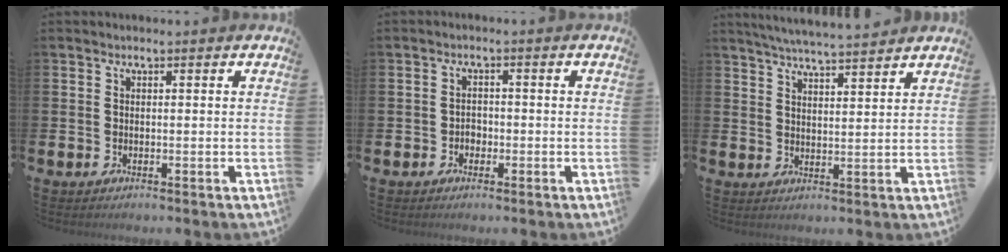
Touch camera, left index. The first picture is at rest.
{"total": 1.6, "force": [-0.7, 1.3, 0.5], "torque": [-0.009, 0.002, -0.017]}
{"total": 5.5, "force": [5.3, -0.3, 1.1], "torque": [-0.042, -0.025, 0.096]}